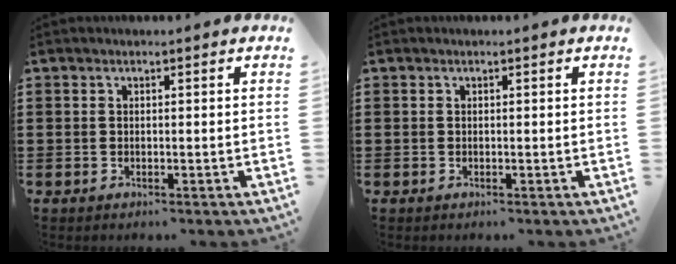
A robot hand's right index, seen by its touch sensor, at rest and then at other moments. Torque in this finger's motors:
{"motor_torque": [0.03, 0.34, 0.00, -0.01]}